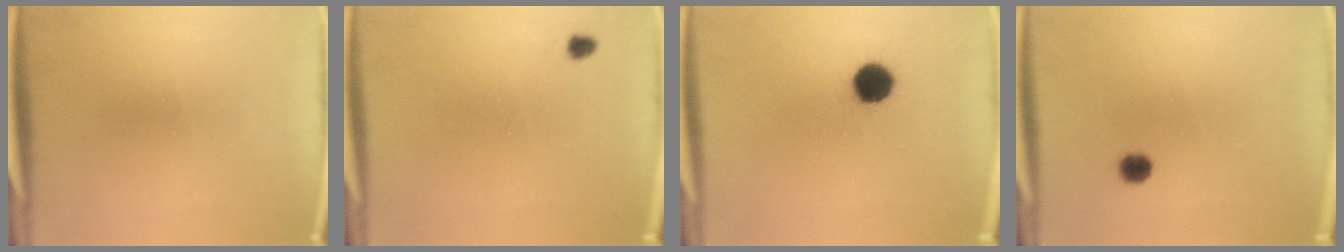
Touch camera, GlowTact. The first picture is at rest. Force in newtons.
{"total": 1.0}
{"total": 6.5}
{"total": 1.9}